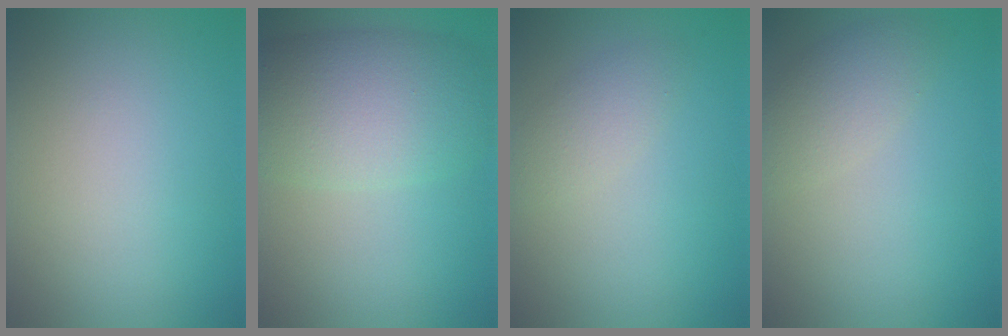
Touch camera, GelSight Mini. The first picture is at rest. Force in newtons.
{"total": 7.5, "press": 7.5, "slide": 0.1}
{"total": 1.9, "press": 1.9, "slide": 0.1}
{"total": 2.6, "press": 2.6, "slide": 0.1}